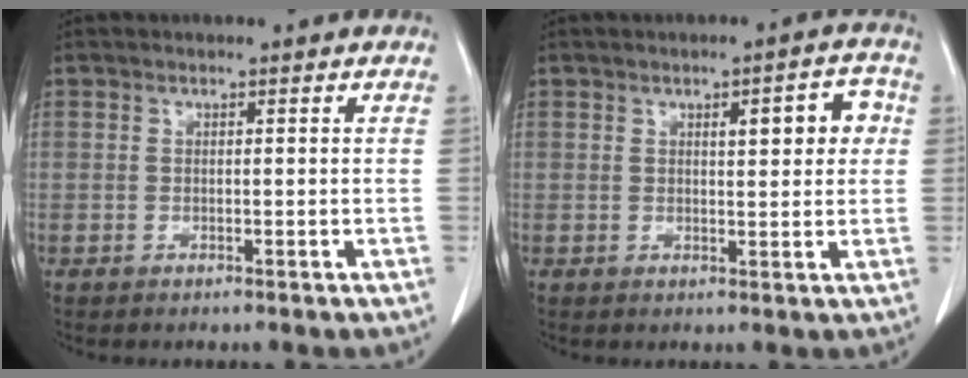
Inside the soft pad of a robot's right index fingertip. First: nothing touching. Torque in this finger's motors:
{"motor_torque": [0.22, 0.12, 0.05, 0.02]}